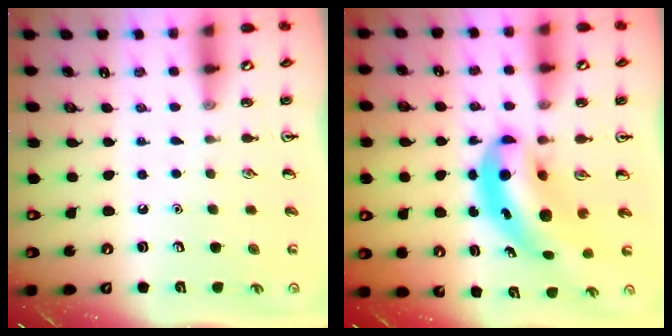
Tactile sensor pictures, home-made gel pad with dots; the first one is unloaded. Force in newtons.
{"total": 8.5, "press": 8.2, "slide": 2.4}